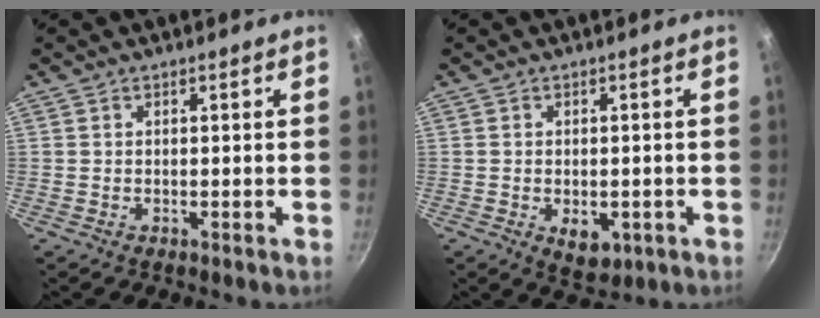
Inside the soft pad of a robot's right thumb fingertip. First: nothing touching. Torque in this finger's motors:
{"motor_torque": [-0.47, -0.17, 0.06, -0.02, 0.10]}